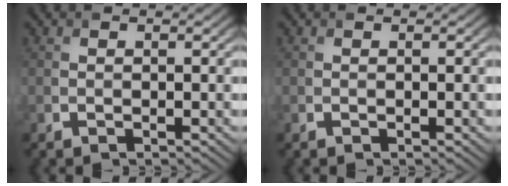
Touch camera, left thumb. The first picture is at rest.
{"total": 0.0}